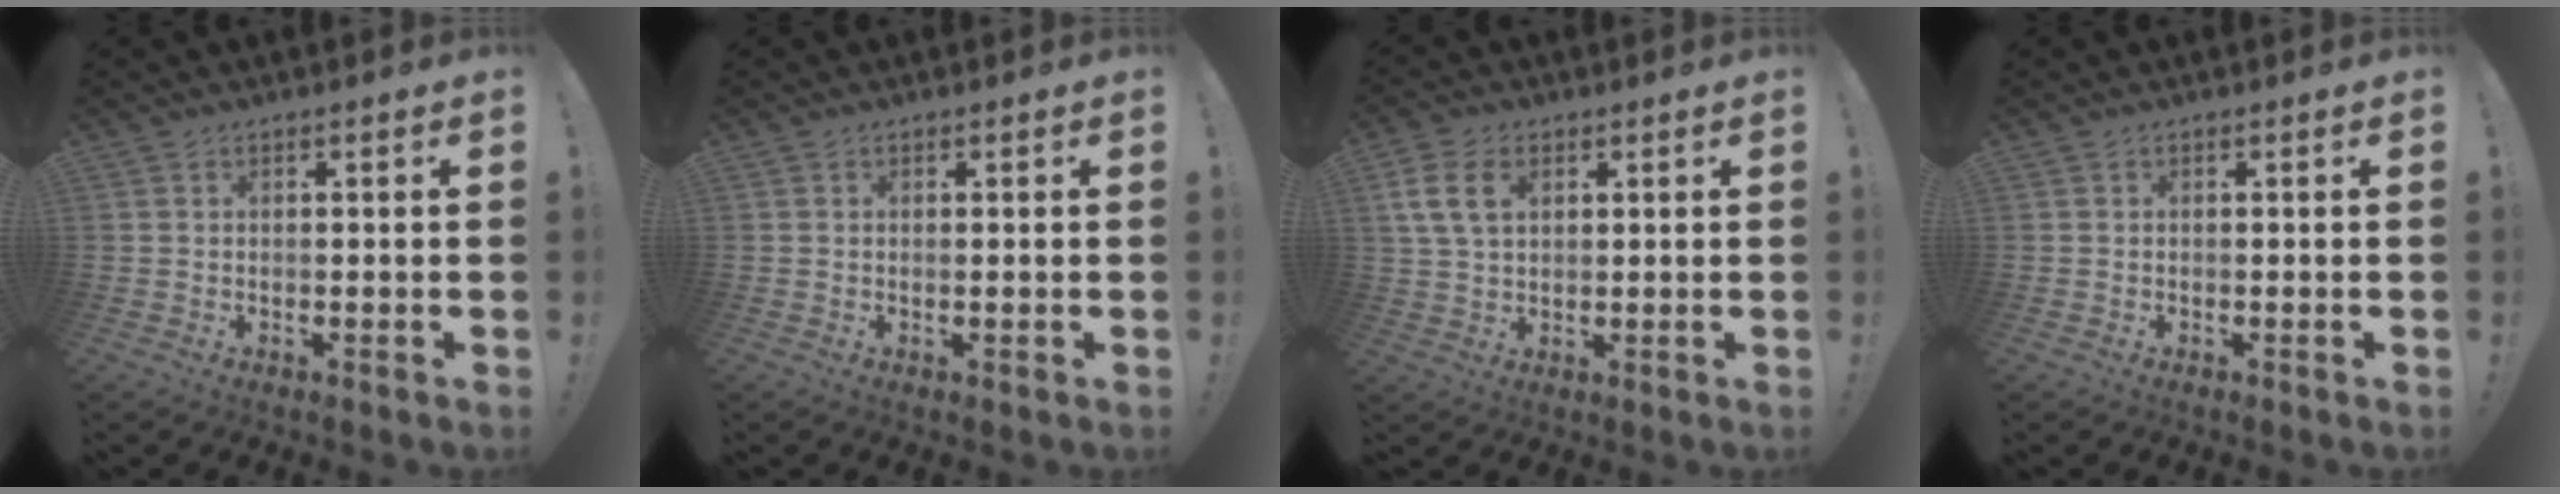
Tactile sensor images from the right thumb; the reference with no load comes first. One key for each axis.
{"total": 0.6, "fx": 0.3, "fy": 0.0, "fz": 0.5, "tx": -0.001, "ty": -0.003, "tz": 0.002}
{"total": 10.0, "fx": 3.2, "fy": 6.5, "fz": 6.9, "tx": -0.131, "ty": 0.006, "tz": 0.064}
{"total": 0.0}